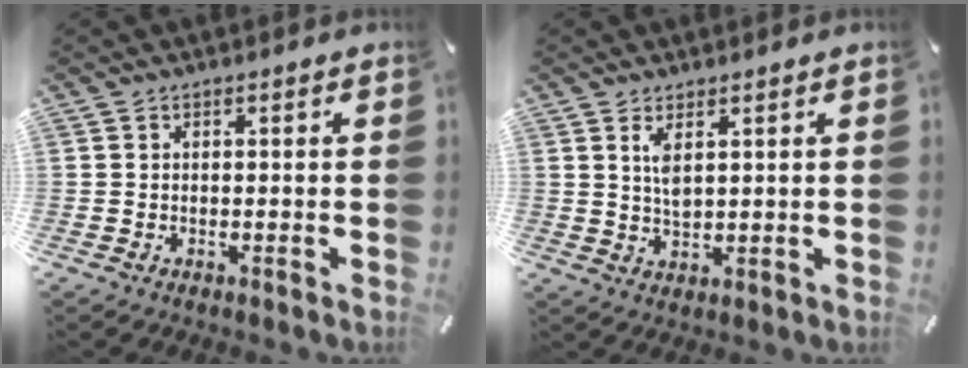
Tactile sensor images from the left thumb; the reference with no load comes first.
{"total": 3.6, "force": [1.6, 1.5, 2.8], "torque": [-0.061, -0.004, 0.023]}